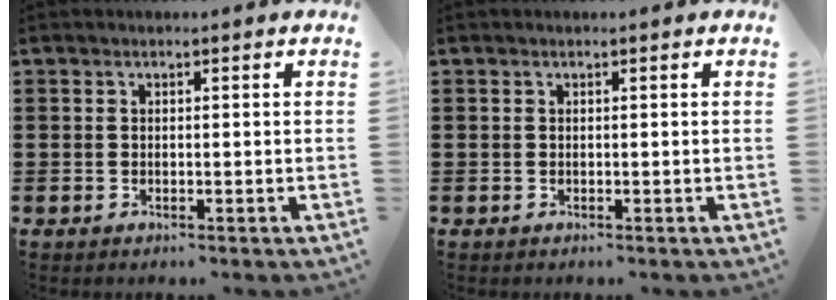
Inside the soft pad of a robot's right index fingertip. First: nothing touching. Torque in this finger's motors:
{"motor_torque": [0.00, 0.00, 0.00, -0.01]}